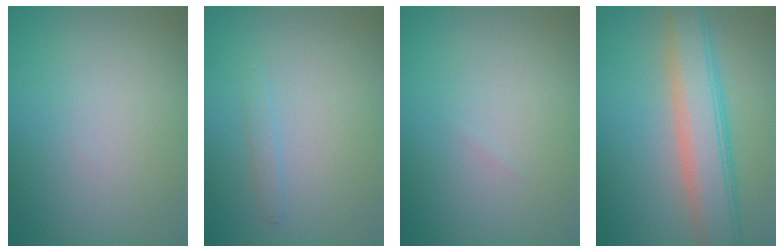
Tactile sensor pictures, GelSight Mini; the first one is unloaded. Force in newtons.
{"total": 0.8, "press": 0.8, "slide": 0.0}
{"total": 0.0}
{"total": 6.5, "press": 6.5, "slide": 0.1}